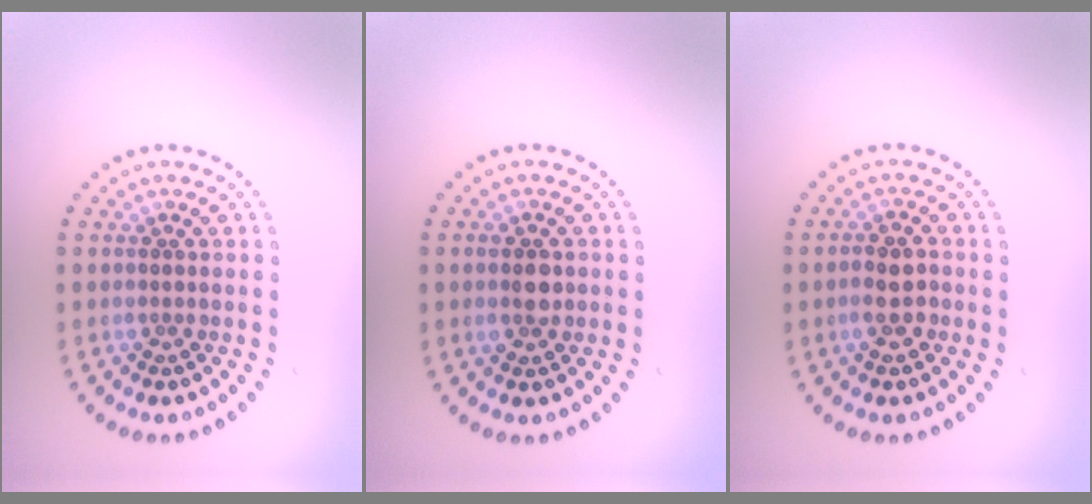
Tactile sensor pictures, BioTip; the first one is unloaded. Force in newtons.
{"total": 2.6, "press": 2.6, "slide": 0.3}
{"total": 2.5, "press": 2.4, "slide": 0.7}